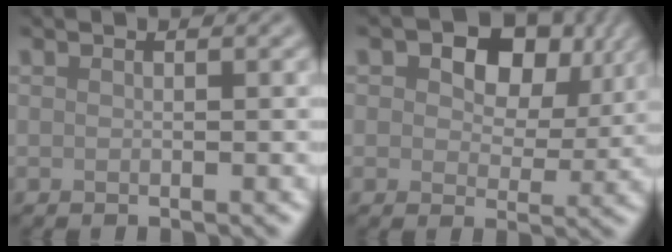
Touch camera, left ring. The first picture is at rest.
{"total": 8.3, "force": [3.6, 5.2, 5.4], "torque": [-0.080, 0.004, 0.040]}